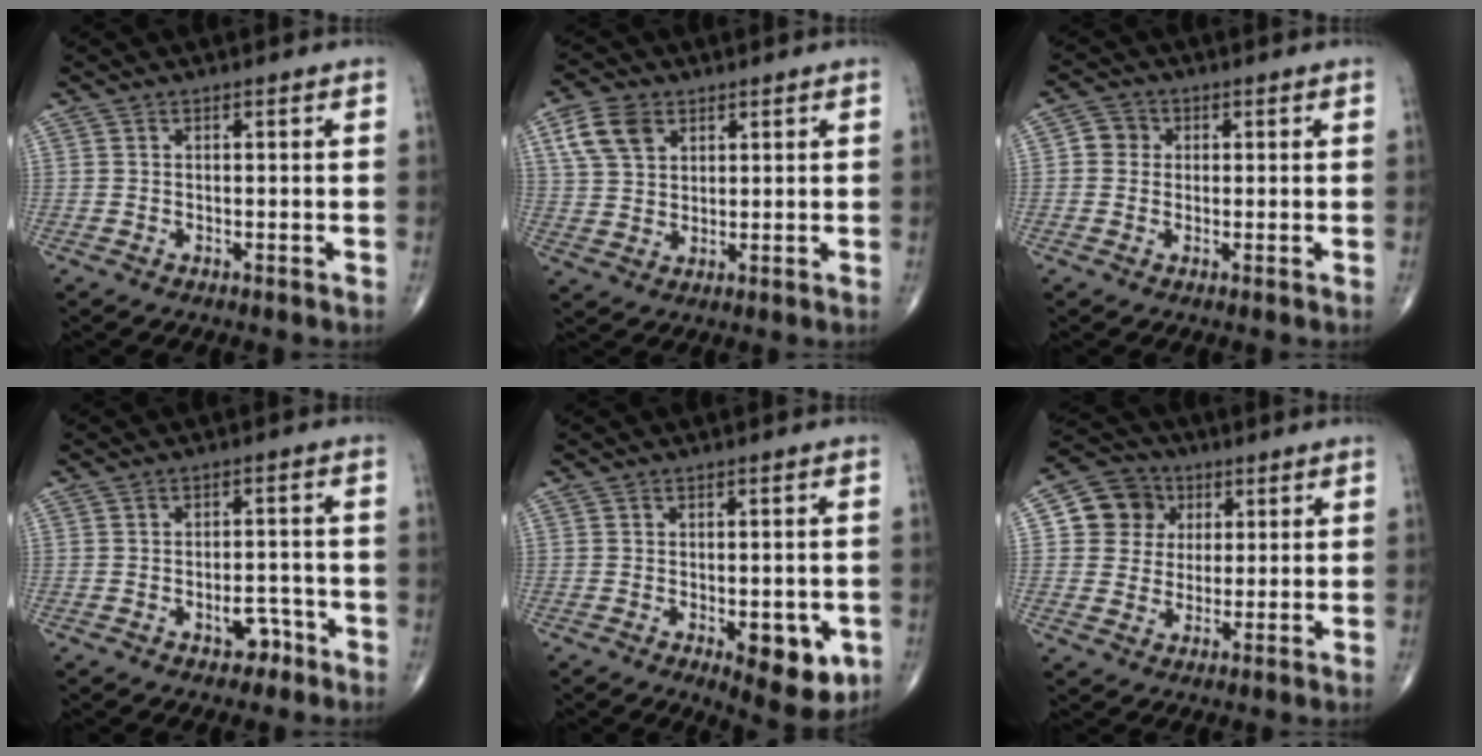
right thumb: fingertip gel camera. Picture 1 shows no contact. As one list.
[{"total": 7.6, "force": [3.4, 5.2, 4.3], "torque": [-0.070, -0.004, 0.068]}, {"total": 3.4, "force": [0.3, 3.2, 1.2], "torque": [0.000, 0.007, -0.003]}, {"total": 4.2, "force": [-2.3, 2.6, 2.3], "torque": [-0.013, 0.026, -0.030]}, {"total": 9.6, "force": [-3.0, 4.2, 8.0], "torque": [-0.080, -0.005, -0.030]}, {"total": 9.2, "force": [2.5, 8.5, 2.6], "torque": [-0.012, 0.001, 0.034]}]